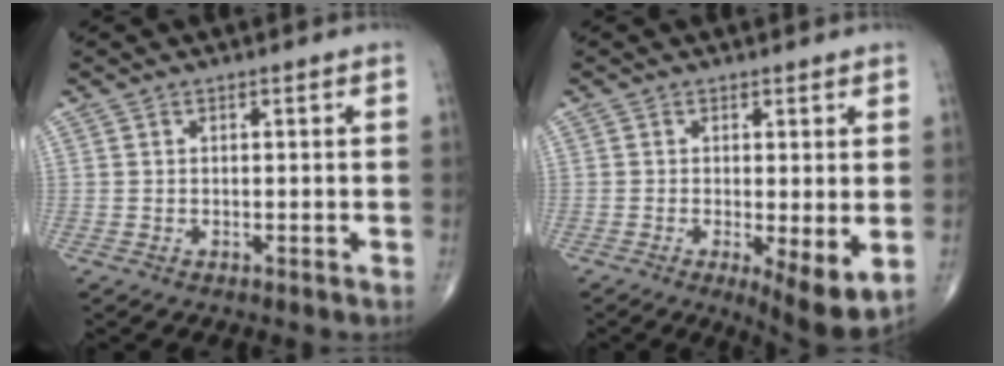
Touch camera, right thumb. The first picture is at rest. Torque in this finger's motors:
{"motor_torque": [-0.52, 0.47, -0.28, -0.22, -0.01]}